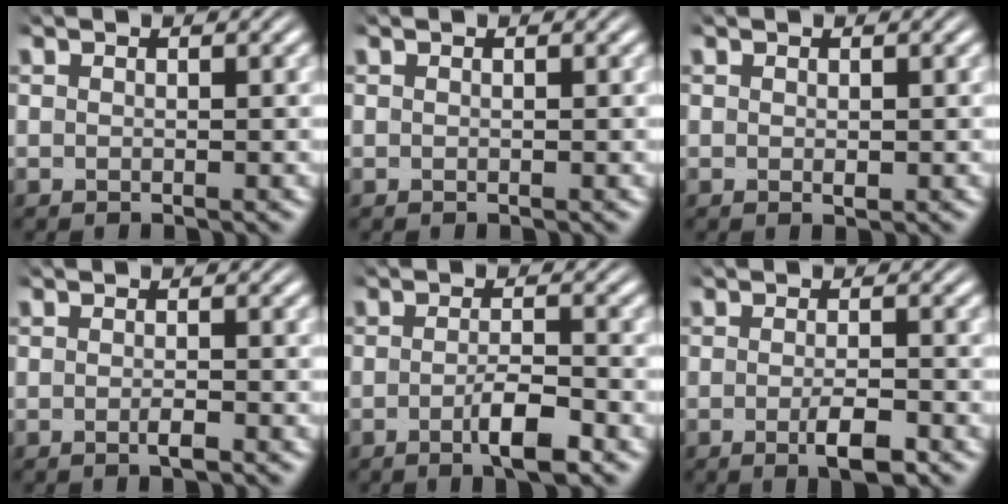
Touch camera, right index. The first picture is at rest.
{"total": 0.0}
{"total": 0.7, "force": [0.0, 0.5, 0.5], "torque": [-0.010, -0.004, 0.002]}
{"total": 1.2, "force": [-0.7, 0.5, 0.9], "torque": [-0.016, 0.005, -0.019]}
{"total": 3.5, "force": [-1.7, 0.5, 3.0], "torque": [-0.048, -0.007, -0.031]}
{"total": 3.1, "force": [-1.6, 0.9, 2.6], "torque": [-0.042, -0.005, -0.028]}